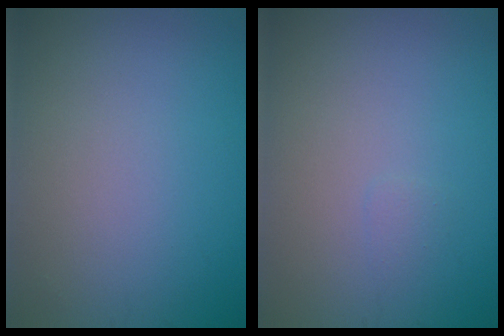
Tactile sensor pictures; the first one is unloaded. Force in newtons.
{"total": 0.5, "press": 0.5, "slide": 0.0}